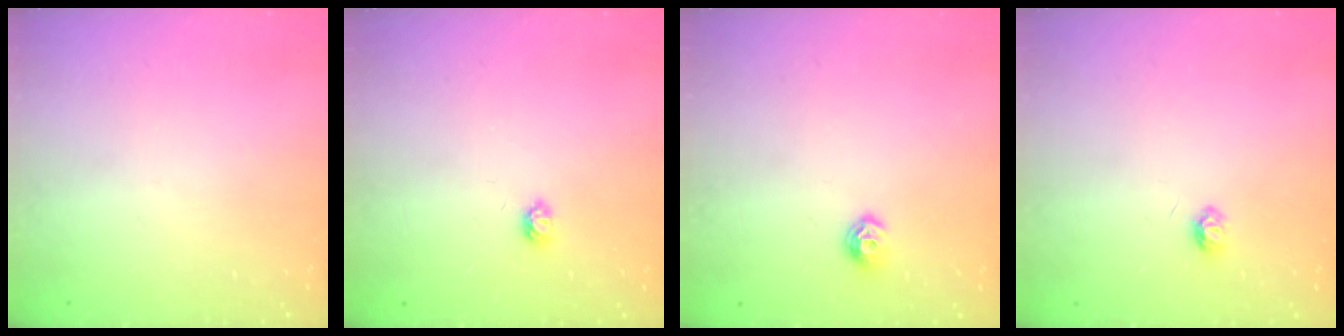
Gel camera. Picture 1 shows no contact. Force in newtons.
{"total": 4.2, "press": 4.2, "slide": 0.5}
{"total": 7.5, "press": 7.4, "slide": 0.7}
{"total": 4.3, "press": 4.3, "slide": 0.5}